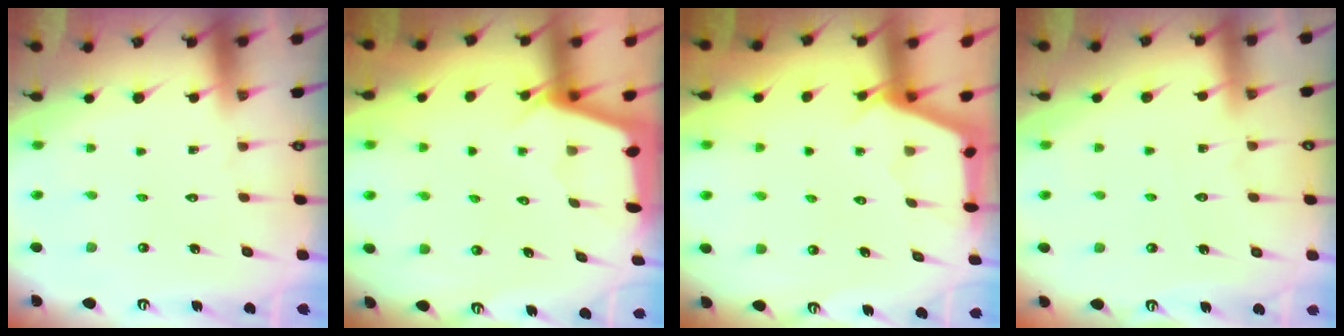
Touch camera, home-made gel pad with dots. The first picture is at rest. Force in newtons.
{"total": 2.0, "press": 2.0, "slide": 0.3}
{"total": 2.6, "press": 2.6, "slide": 0.3}
{"total": 3.5, "press": 3.4, "slide": 0.5}